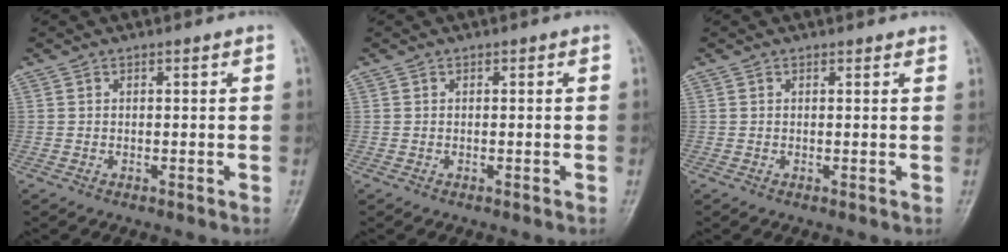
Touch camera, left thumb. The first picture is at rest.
{"total": 0.0}
{"total": 1.0, "force": [1.0, 0.2, 0.2], "torque": [-0.003, -0.004, 0.011]}